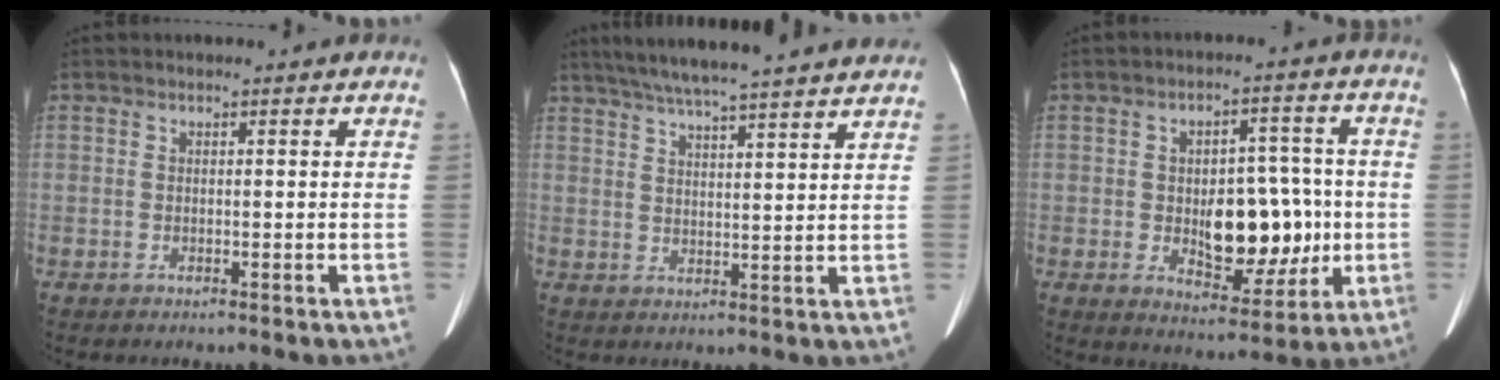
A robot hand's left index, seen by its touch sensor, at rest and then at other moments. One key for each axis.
{"total": 19.0, "fx": 16.8, "fy": 0.2, "fz": 9.0, "tx": -0.150, "ty": 0.020, "tz": 0.225}
{"total": 10.8, "fx": -1.1, "fy": 5.8, "fz": 9.1, "tx": -0.126, "ty": 0.012, "tz": -0.006}